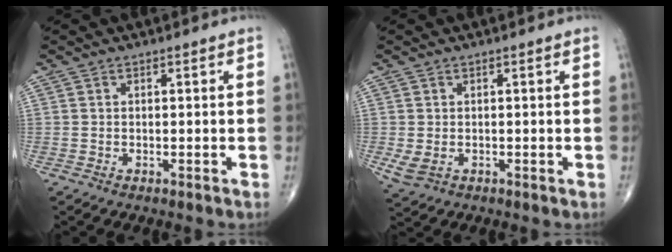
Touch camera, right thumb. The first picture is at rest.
{"total": 2.9, "force": [-0.3, 2.1, 1.9], "torque": [-0.046, -0.009, 0.002]}